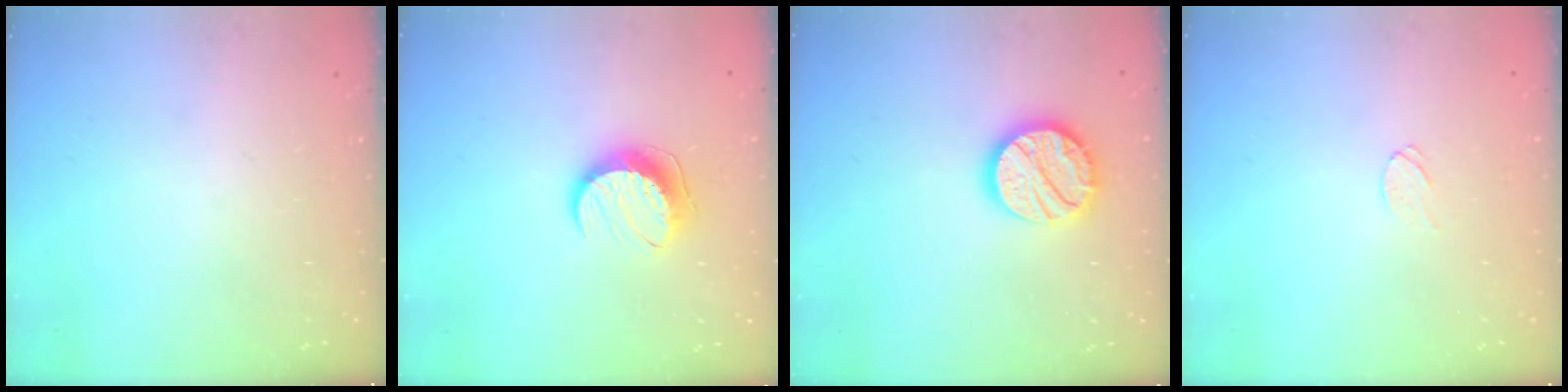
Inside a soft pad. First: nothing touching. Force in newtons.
{"total": 10.2, "press": 10.2, "slide": 0.4}
{"total": 16.9, "press": 16.9, "slide": 1.4}
{"total": 3.6, "press": 3.6, "slide": 0.3}